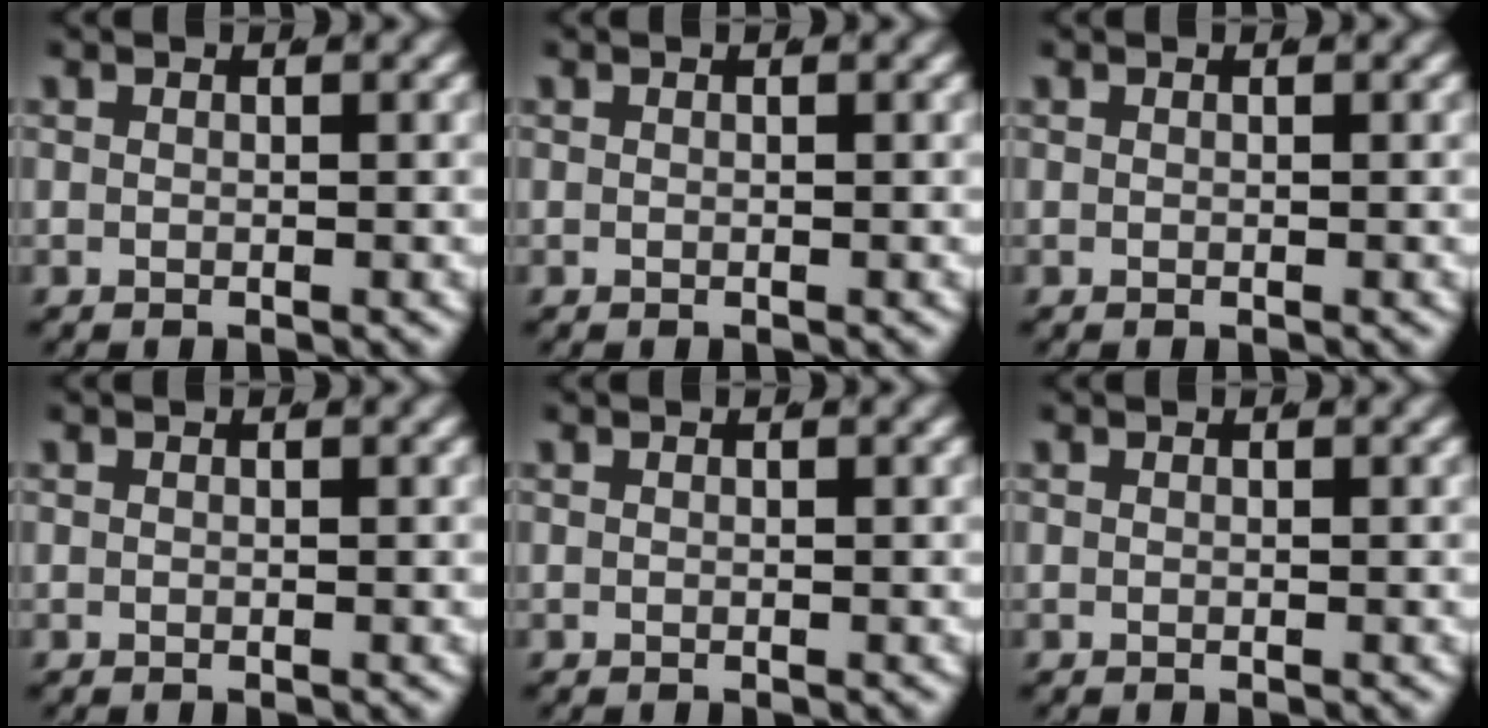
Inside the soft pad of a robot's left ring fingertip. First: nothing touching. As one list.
[{"total": 0.0}, {"total": 0.0}, {"total": 0.0}, {"total": 0.0}, {"total": 0.0}]